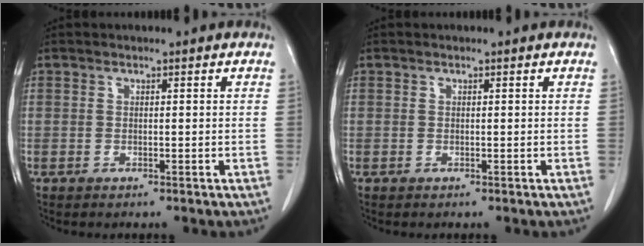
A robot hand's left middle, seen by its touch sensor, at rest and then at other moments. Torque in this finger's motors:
{"motor_torque": [-0.09, 0.03, 0.00, 0.00]}